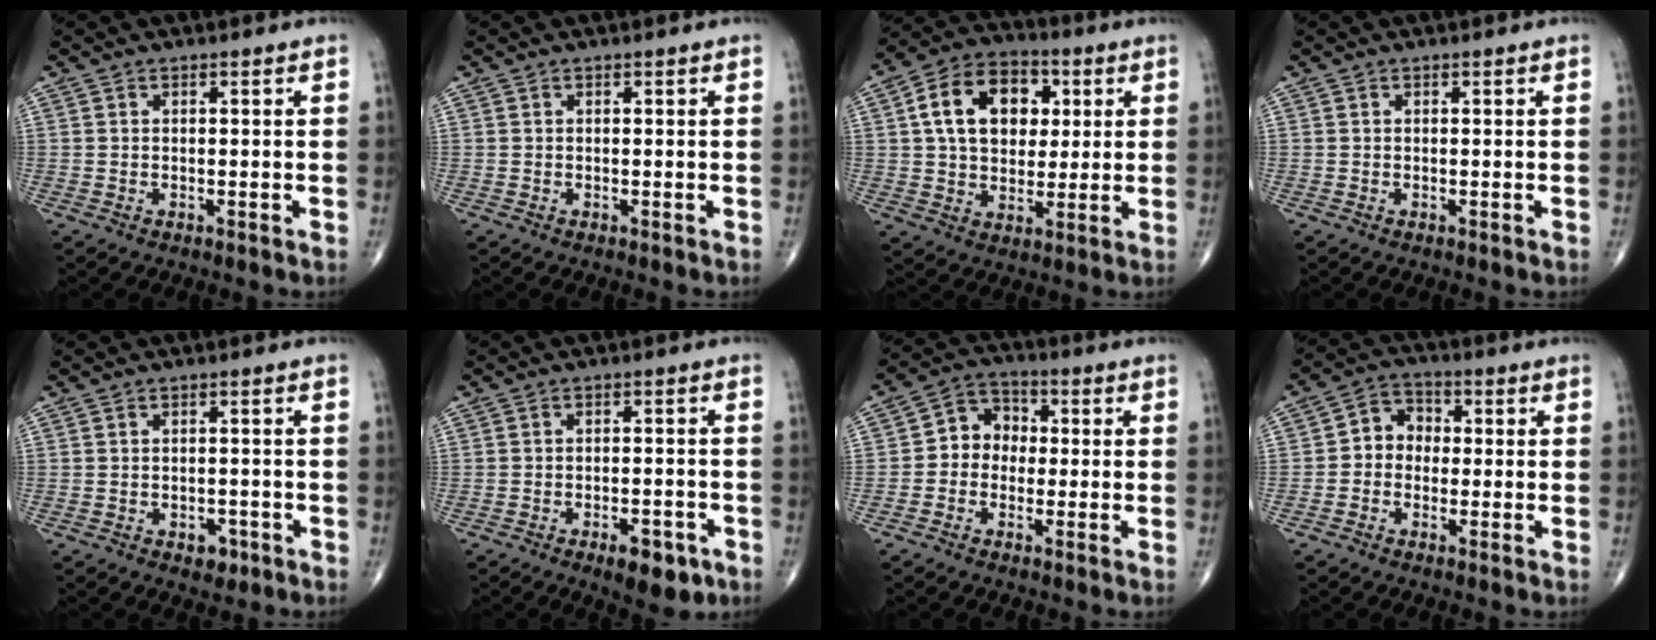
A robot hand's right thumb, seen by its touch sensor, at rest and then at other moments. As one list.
[{"total": 0.0}, {"total": 15.3, "force": [3.7, 10.7, 10.3], "torque": [-0.135, 0.007, 0.057]}, {"total": 0.0}, {"total": 2.9, "force": [-1.5, 1.9, 1.5], "torque": [-0.003, 0.007, -0.016]}, {"total": 7.2, "force": [-3.9, 3.1, 5.2], "torque": [-0.060, 0.014, -0.050]}, {"total": 6.8, "force": [-0.6, 5.9, 3.4], "torque": [-0.021, 0.029, -0.029]}, {"total": 5.9, "force": [-0.5, 5.1, 3.0], "torque": [-0.018, 0.026, -0.026]}]